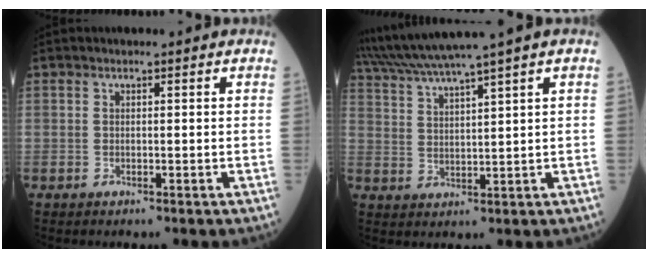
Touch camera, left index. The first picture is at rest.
{"total": 8.9, "force": [7.3, -2.2, 4.5], "torque": [-0.085, 0.018, 0.137]}